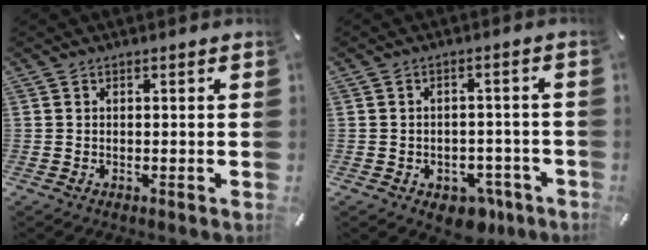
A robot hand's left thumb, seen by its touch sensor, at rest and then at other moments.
{"total": 5.9, "force": [-3.3, 4.0, 2.9], "torque": [-0.041, 0.027, -0.053]}